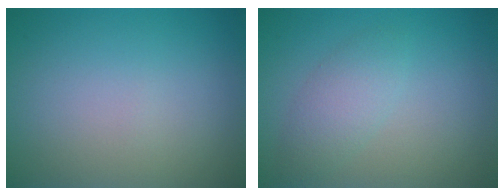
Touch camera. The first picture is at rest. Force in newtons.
{"total": 2.5, "press": 2.5, "slide": 0.1}